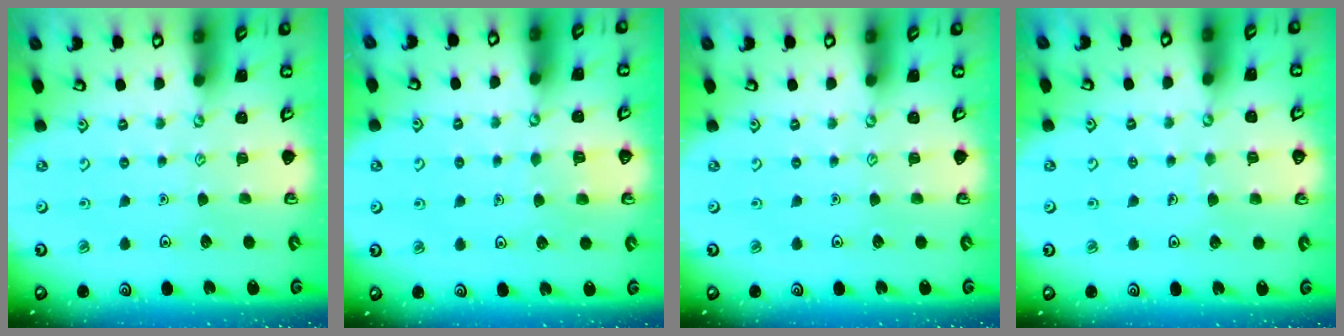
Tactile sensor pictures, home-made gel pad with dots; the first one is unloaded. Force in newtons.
{"total": 3.9, "press": 3.8, "slide": 0.3}
{"total": 0.0}
{"total": 2.6, "press": 2.6, "slide": 0.2}